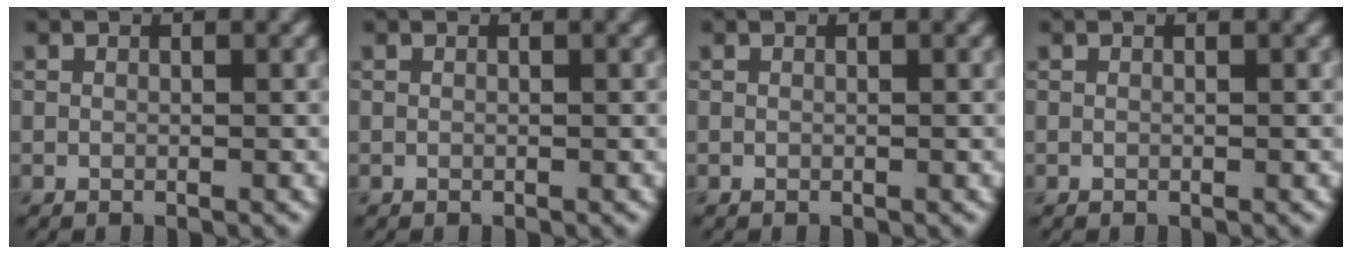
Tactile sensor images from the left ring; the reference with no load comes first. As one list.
[{"total": 0.0}, {"total": 0.0}, {"total": 0.0}]